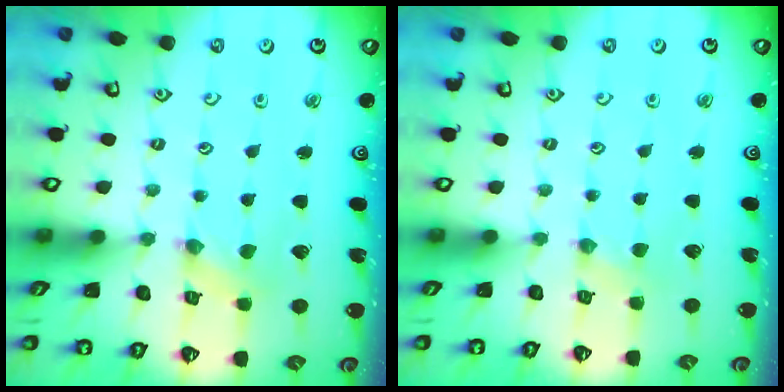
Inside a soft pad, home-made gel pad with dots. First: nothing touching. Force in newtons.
{"total": 1.0, "press": 1.0, "slide": 0.2}